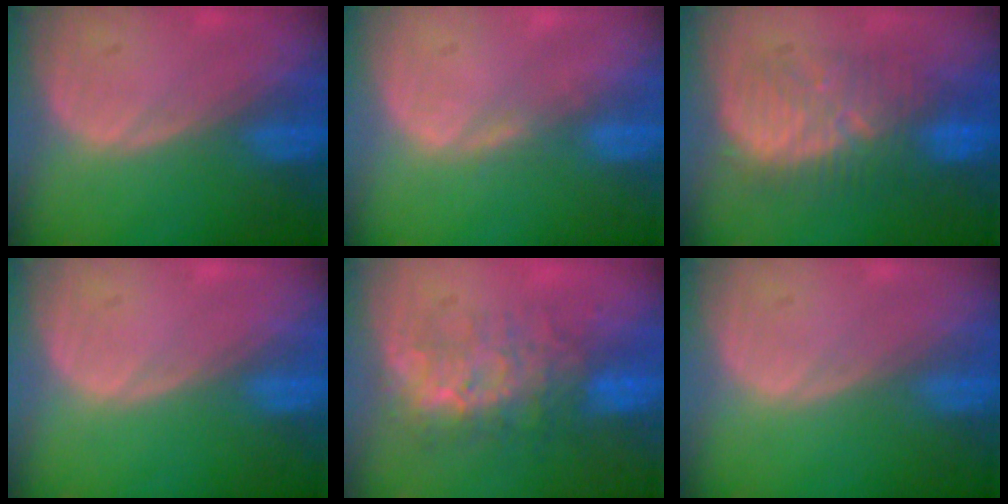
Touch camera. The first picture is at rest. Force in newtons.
{"total": 1.1, "press": 1.1, "slide": 0.2}
{"total": 8.9, "press": 8.9, "slide": 0.4}
{"total": 0.0}
{"total": 7.6, "press": 7.3, "slide": 2.2}
{"total": 0.0}